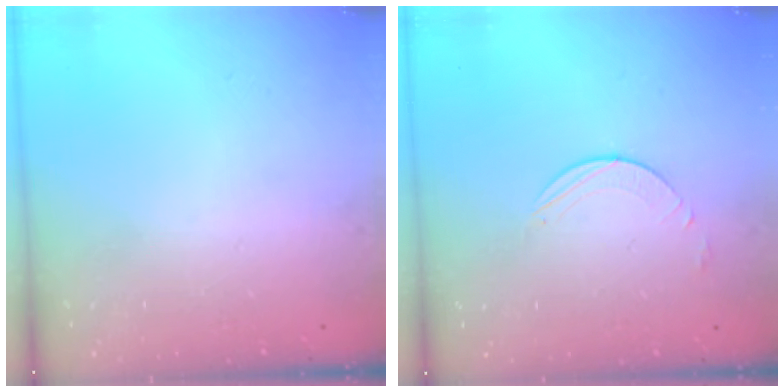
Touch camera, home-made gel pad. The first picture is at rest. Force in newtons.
{"total": 3.9, "press": 3.9, "slide": 0.3}